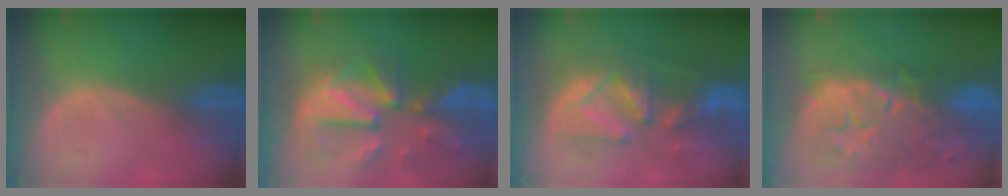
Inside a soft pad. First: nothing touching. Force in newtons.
{"total": 12.1, "press": 10.5, "slide": 6.0}
{"total": 9.2, "press": 9.2, "slide": 0.3}
{"total": 14.3, "press": 11.9, "slide": 8.0}